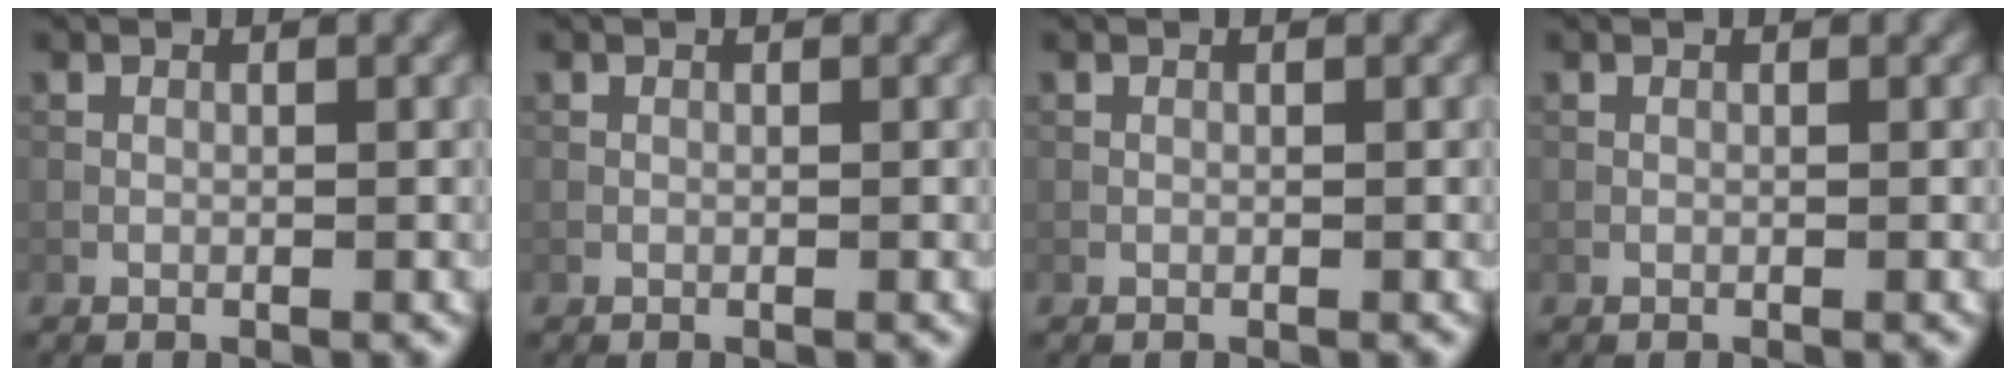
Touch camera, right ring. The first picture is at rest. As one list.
[{"total": 0.0}, {"total": 0.0}, {"total": 0.0}]